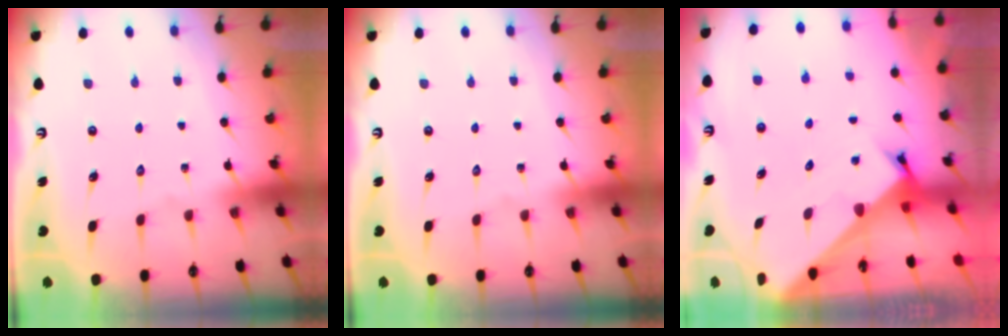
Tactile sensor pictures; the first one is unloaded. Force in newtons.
{"total": 0.0}
{"total": 2.4, "press": 2.4, "slide": 0.2}